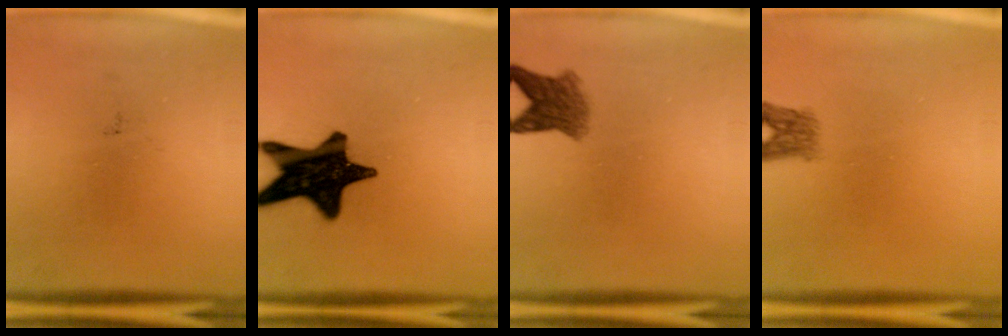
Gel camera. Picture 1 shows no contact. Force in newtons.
{"total": 17.9}
{"total": 4.4}
{"total": 2.5}